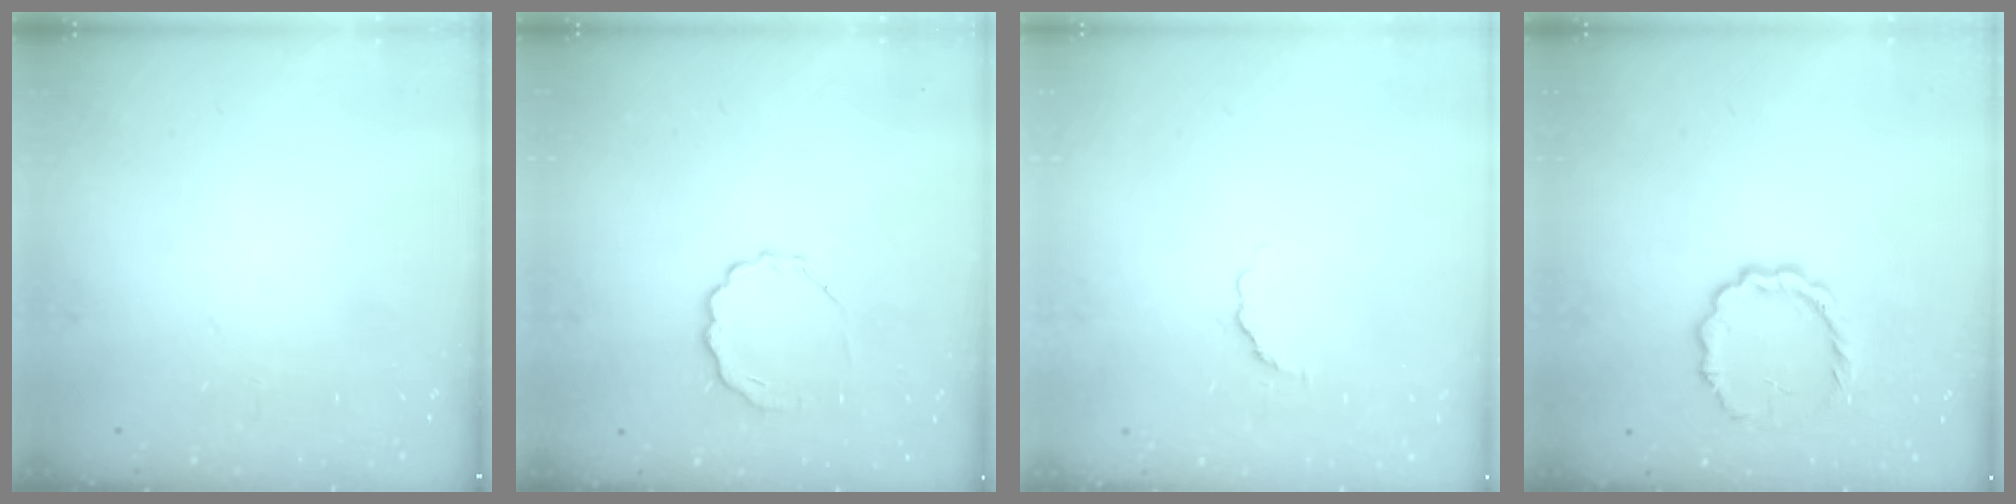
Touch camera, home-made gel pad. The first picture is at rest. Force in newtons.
{"total": 6.6, "press": 6.5, "slide": 1.3}
{"total": 1.8, "press": 1.6, "slide": 0.8}
{"total": 8.2, "press": 7.9, "slide": 1.8}